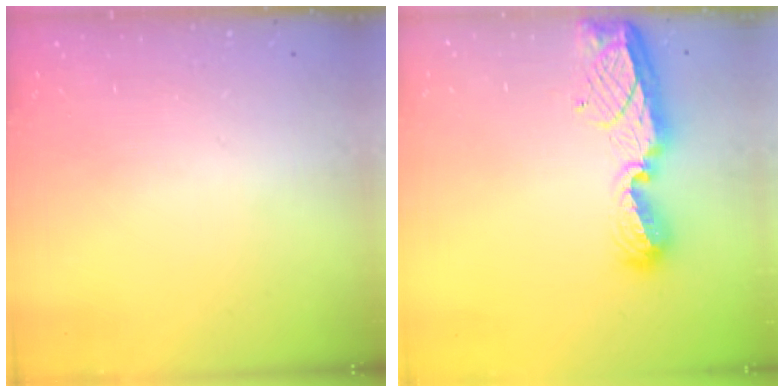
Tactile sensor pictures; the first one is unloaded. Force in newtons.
{"total": 13.5, "press": 13.5, "slide": 0.9}